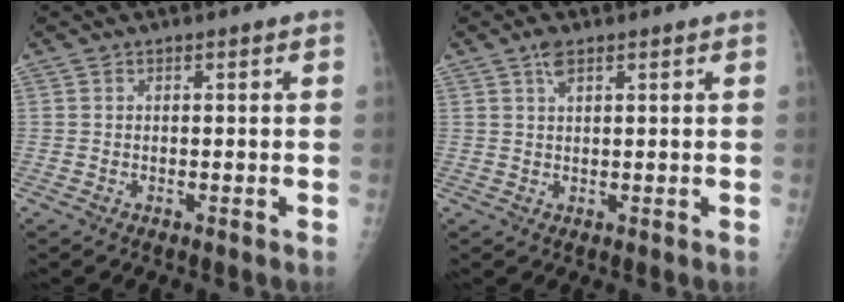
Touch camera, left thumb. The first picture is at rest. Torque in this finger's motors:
{"motor_torque": [2.05, 0.72, 0.21, -0.24, -0.02]}